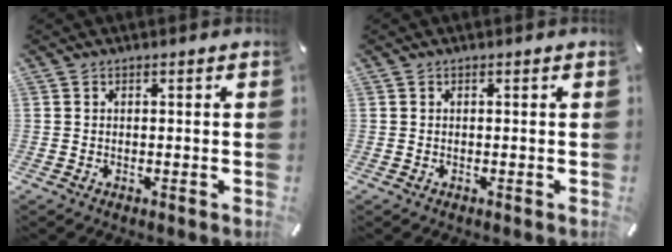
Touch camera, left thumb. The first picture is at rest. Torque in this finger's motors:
{"motor_torque": [0.00, 0.00, -0.03, -0.03, 0.00]}